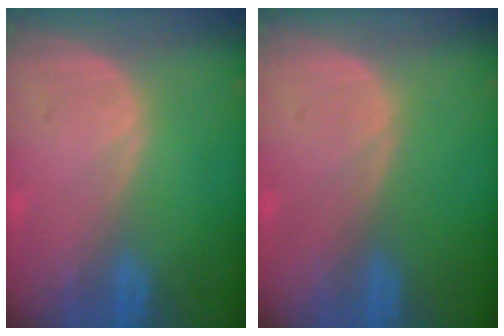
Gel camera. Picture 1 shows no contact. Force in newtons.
{"total": 0.0}